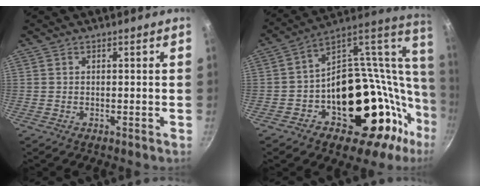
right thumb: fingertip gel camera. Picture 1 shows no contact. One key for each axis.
{"total": 30.2, "fx": 2.3, "fy": 22.7, "fz": 19.8, "tx": -0.216, "ty": 0.011, "tz": 0.052}